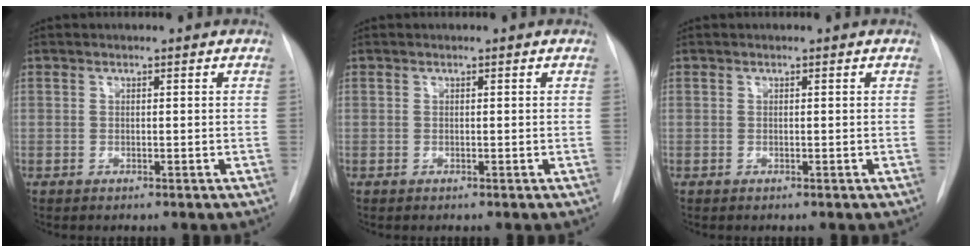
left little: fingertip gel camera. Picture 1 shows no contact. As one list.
[{"total": 0.0}, {"total": 0.0}]